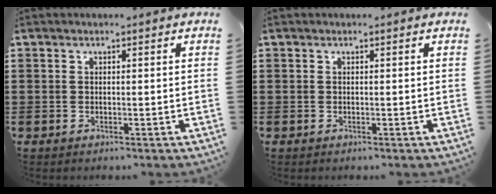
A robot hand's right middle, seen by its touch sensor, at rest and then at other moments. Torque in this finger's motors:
{"motor_torque": [-1.49, 0.64, -0.03, -0.01]}